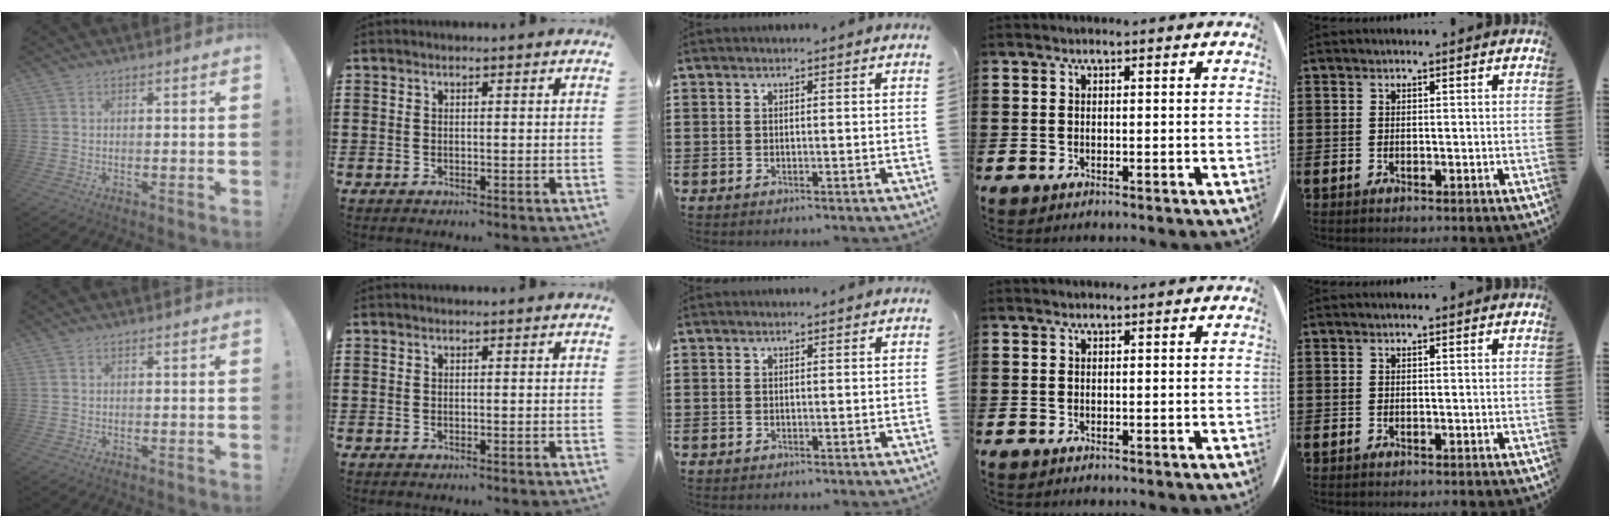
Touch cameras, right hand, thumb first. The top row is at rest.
{}